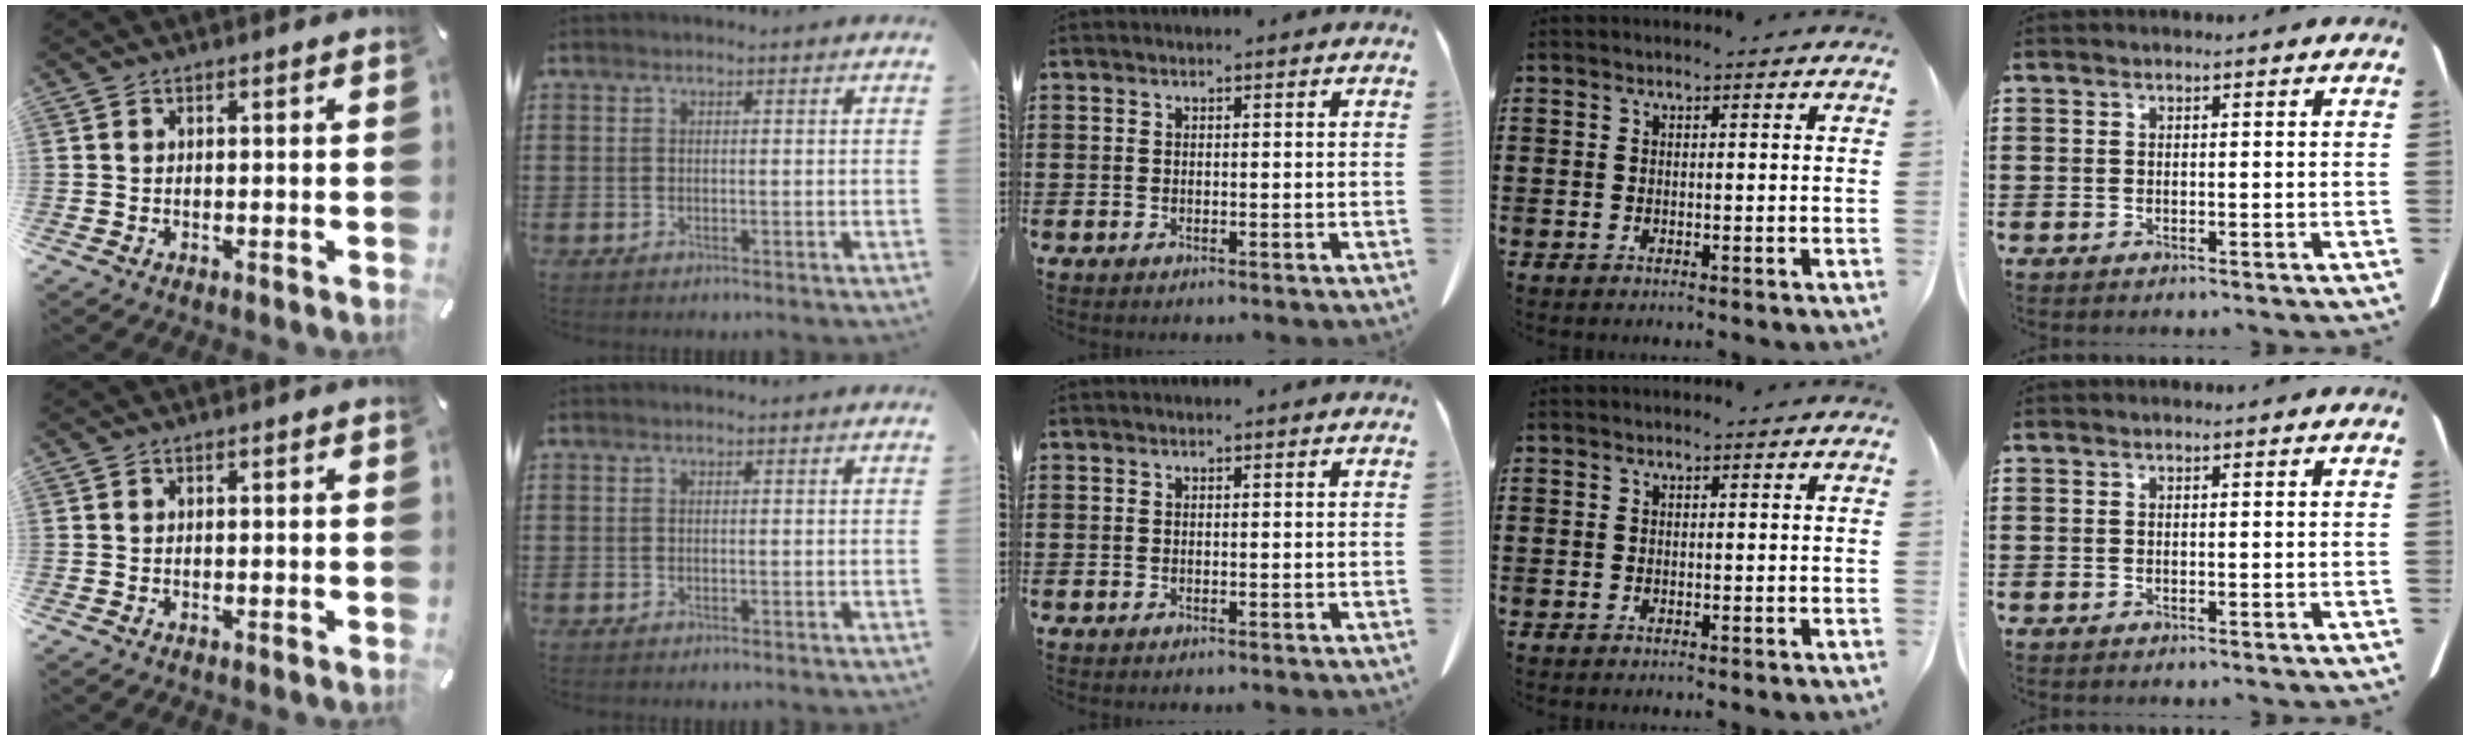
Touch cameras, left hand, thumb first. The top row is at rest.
{}